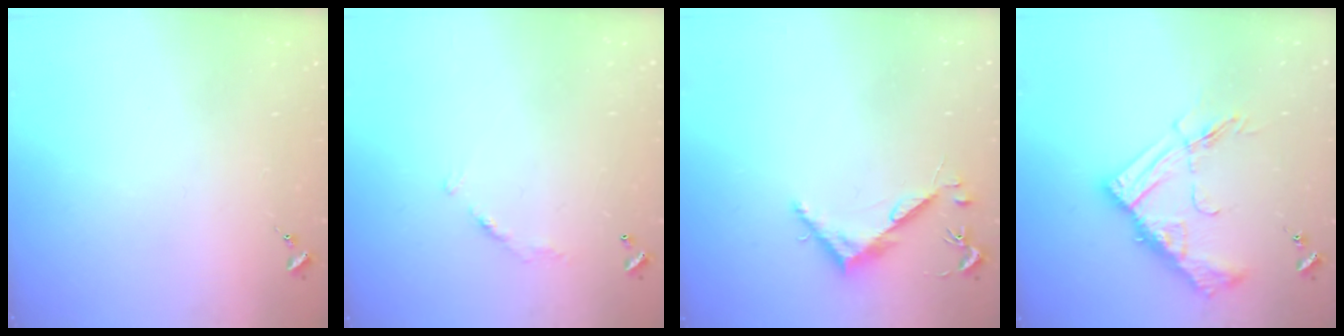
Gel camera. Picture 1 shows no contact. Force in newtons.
{"total": 7.1, "press": 7.1, "slide": 0.6}
{"total": 5.1, "press": 5.1, "slide": 0.3}
{"total": 16.5, "press": 16.4, "slide": 1.4}